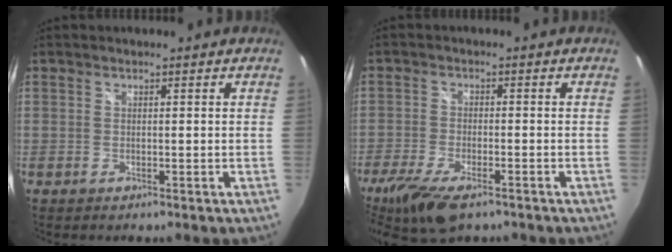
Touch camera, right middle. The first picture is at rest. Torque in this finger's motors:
{"motor_torque": [1.14, -0.99, 0.41, 0.15]}